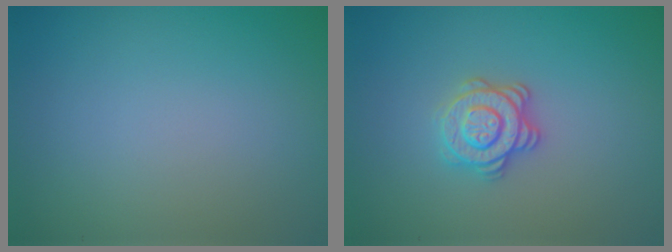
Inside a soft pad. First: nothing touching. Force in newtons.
{"total": 3.1, "press": 2.8, "slide": 1.3}